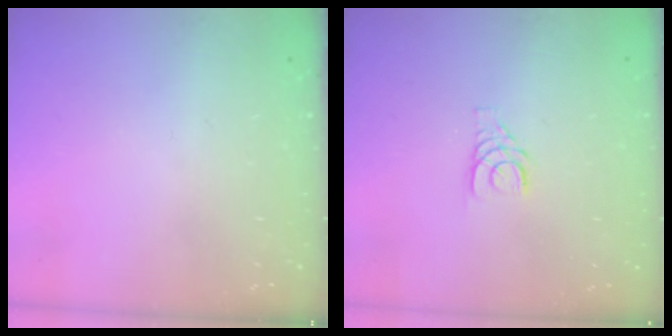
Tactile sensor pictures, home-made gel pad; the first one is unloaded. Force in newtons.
{"total": 3.8, "press": 3.8, "slide": 0.4}